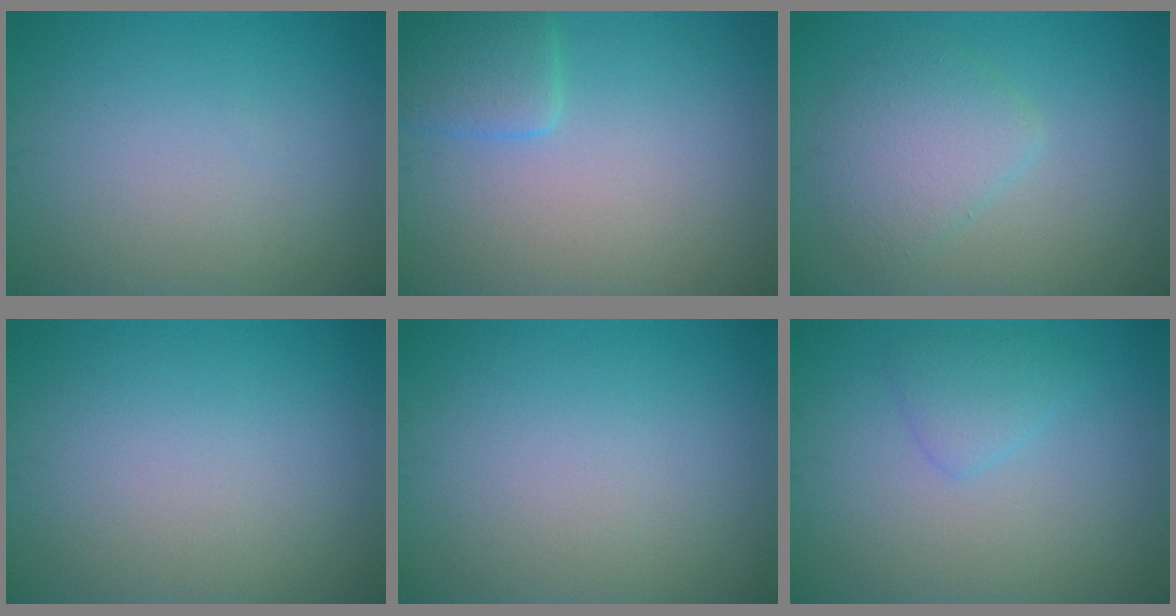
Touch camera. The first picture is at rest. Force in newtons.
{"total": 2.6, "press": 2.6, "slide": 0.1}
{"total": 3.3, "press": 3.3, "slide": 0.2}
{"total": 0.0}
{"total": 0.0}
{"total": 1.8, "press": 1.8, "slide": 0.2}